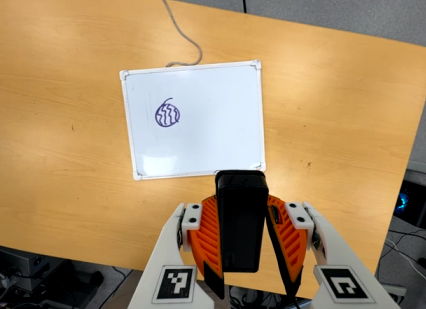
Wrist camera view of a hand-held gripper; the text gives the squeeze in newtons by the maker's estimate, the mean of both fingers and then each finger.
{"total": 6.3, "left": 5.0, "right": 7.7}